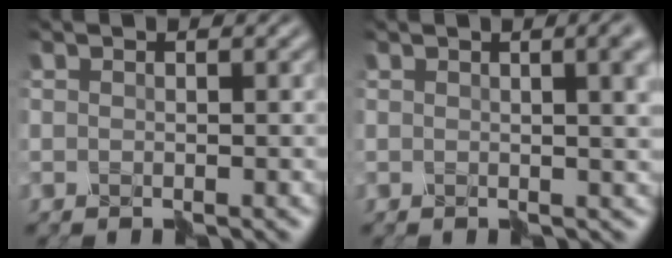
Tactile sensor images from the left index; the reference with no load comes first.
{"total": 8.1, "force": [2.3, 4.2, 6.6], "torque": [-0.041, 0.023, 0.023]}